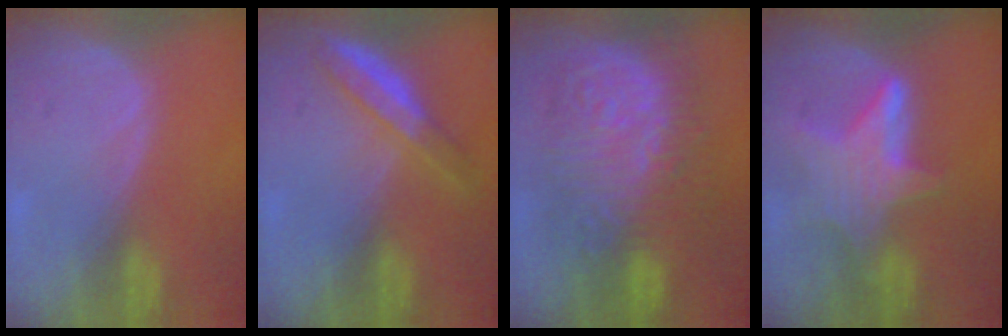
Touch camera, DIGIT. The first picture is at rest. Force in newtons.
{"total": 5.3, "press": 4.7, "slide": 2.4}
{"total": 13.3, "press": 13.2, "slide": 1.3}
{"total": 6.7, "press": 6.5, "slide": 1.7}